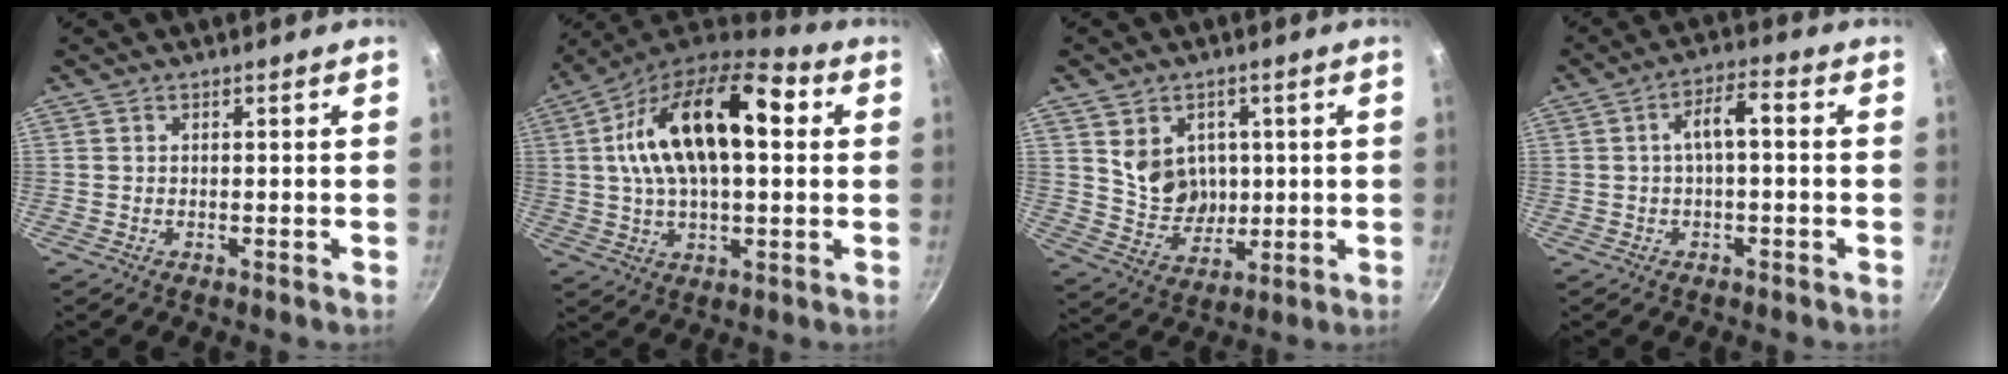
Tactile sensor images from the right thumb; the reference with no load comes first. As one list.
[{"total": 21.4, "force": [4.6, 10.8, 17.9], "torque": [-0.296, 0.019, 0.063]}, {"total": 9.5, "force": [2.1, 8.0, 4.5], "torque": [-0.048, -0.019, 0.052]}, {"total": 5.5, "force": [0.0, 2.1, 5.1], "torque": [-0.091, 0.031, -0.002]}]